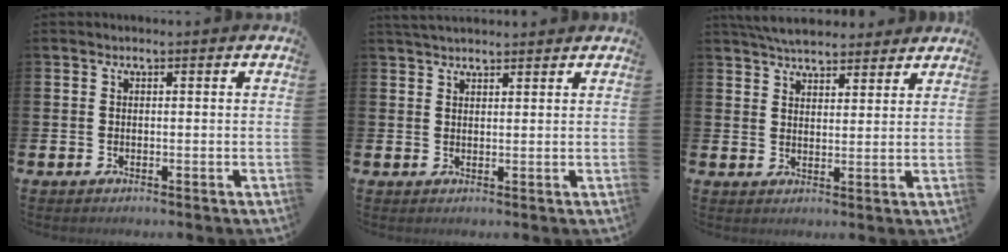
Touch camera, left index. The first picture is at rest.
{"total": 2.8, "force": [2.6, 0.6, 0.7], "torque": [-0.004, -0.009, 0.046]}
{"total": 5.4, "force": [5.2, 1.1, 0.8], "torque": [-0.023, -0.021, 0.096]}